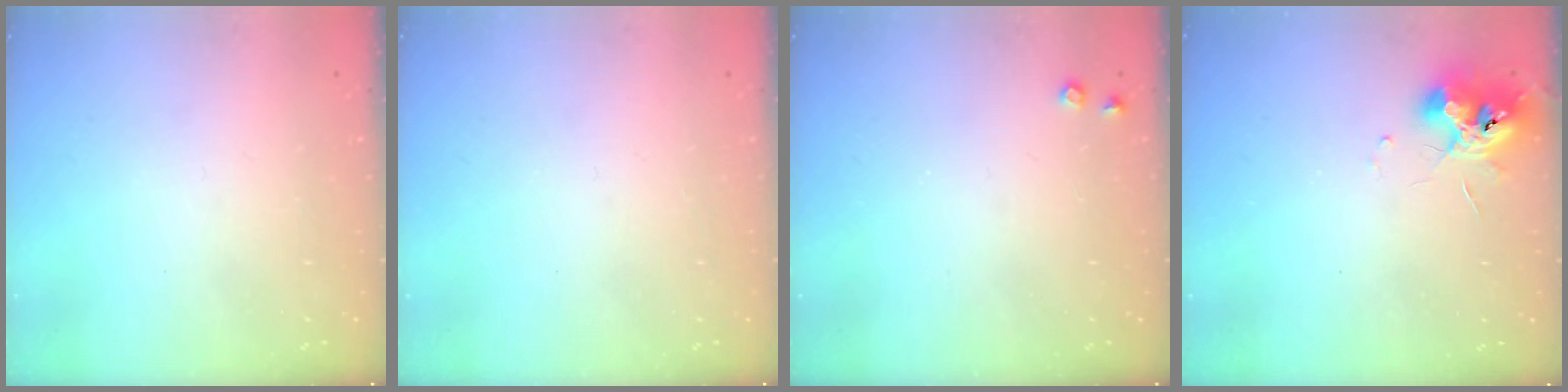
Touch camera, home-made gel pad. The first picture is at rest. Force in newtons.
{"total": 0.0}
{"total": 5.7, "press": 5.6, "slide": 0.6}
{"total": 10.9, "press": 10.9, "slide": 0.8}